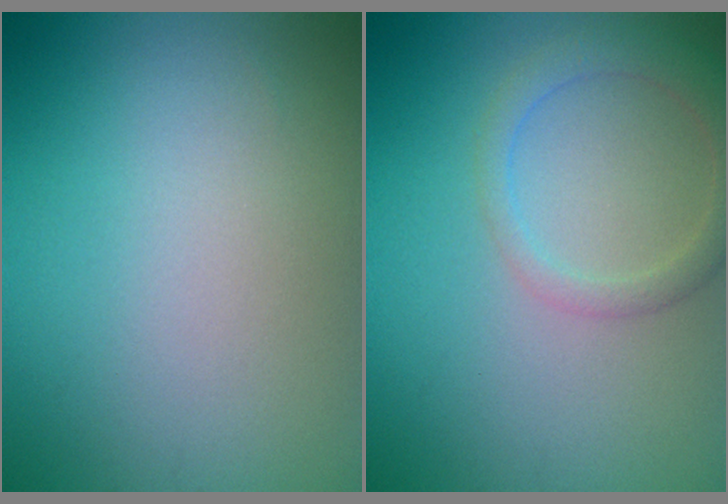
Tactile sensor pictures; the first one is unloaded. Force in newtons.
{"total": 2.7, "press": 2.7, "slide": 0.1}